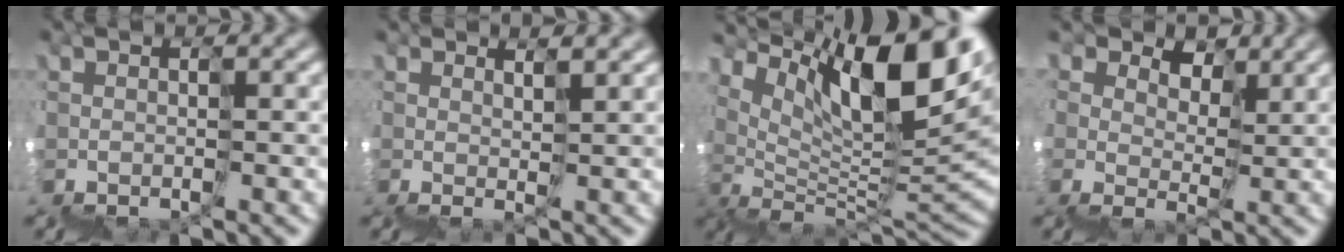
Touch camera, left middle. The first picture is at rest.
{"total": 3.3, "force": [2.4, 0.9, 2.0], "torque": [0.004, 0.020, 0.044]}
{"total": 12.3, "force": [8.3, 2.3, 8.8], "torque": [-0.141, 0.034, 0.154]}
{"total": 3.9, "force": [3.1, 2.3, 0.3], "torque": [0.010, 0.018, 0.062]}